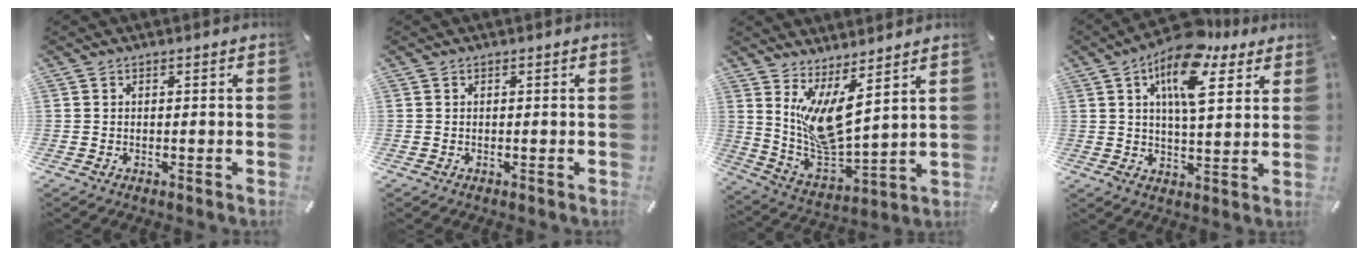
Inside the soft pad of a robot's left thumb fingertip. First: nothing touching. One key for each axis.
{"total": 0.0}
{"total": 12.6, "fx": 6.6, "fy": 4.6, "fz": 9.6, "tx": -0.212, "ty": -0.063, "tz": 0.122}
{"total": 15.4, "fx": 8.5, "fy": 6.6, "fz": 11.0, "tx": -0.182, "ty": -0.031, "tz": 0.143}